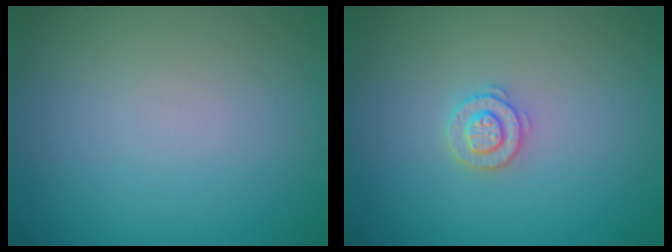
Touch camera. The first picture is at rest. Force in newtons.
{"total": 2.0, "press": 1.9, "slide": 0.4}